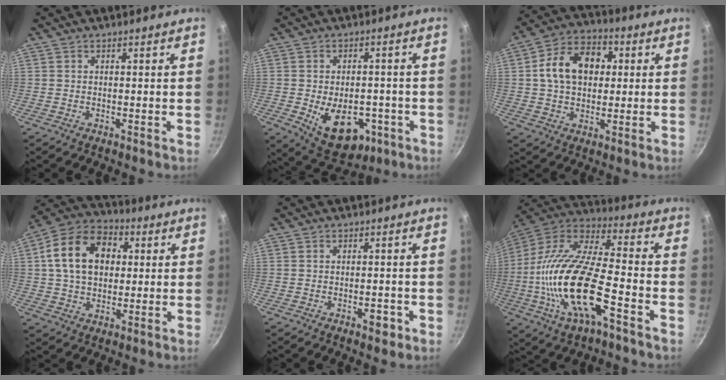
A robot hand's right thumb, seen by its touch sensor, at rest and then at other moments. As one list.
[{"total": 13.2, "force": [-3.9, 8.5, 9.3], "torque": [-0.102, 0.004, -0.036]}, {"total": 13.6, "force": [2.1, 9.8, 9.1], "torque": [-0.122, 0.021, 0.021]}, {"total": 15.7, "force": [2.8, 11.4, 10.4], "torque": [-0.155, 0.024, 0.035]}, {"total": 2.6, "force": [-1.2, 1.3, 1.8], "torque": [-0.017, 0.011, -0.014]}, {"total": 23.1, "force": [-6.9, 8.4, 20.4], "torque": [-0.387, 0.032, -0.145]}]